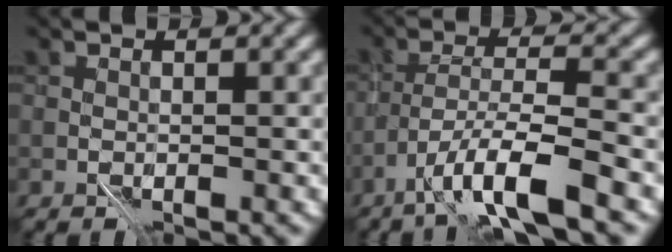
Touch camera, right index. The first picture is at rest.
{"total": 5.6, "force": [-3.8, 0.3, 4.1], "torque": [-0.068, 0.008, -0.074]}